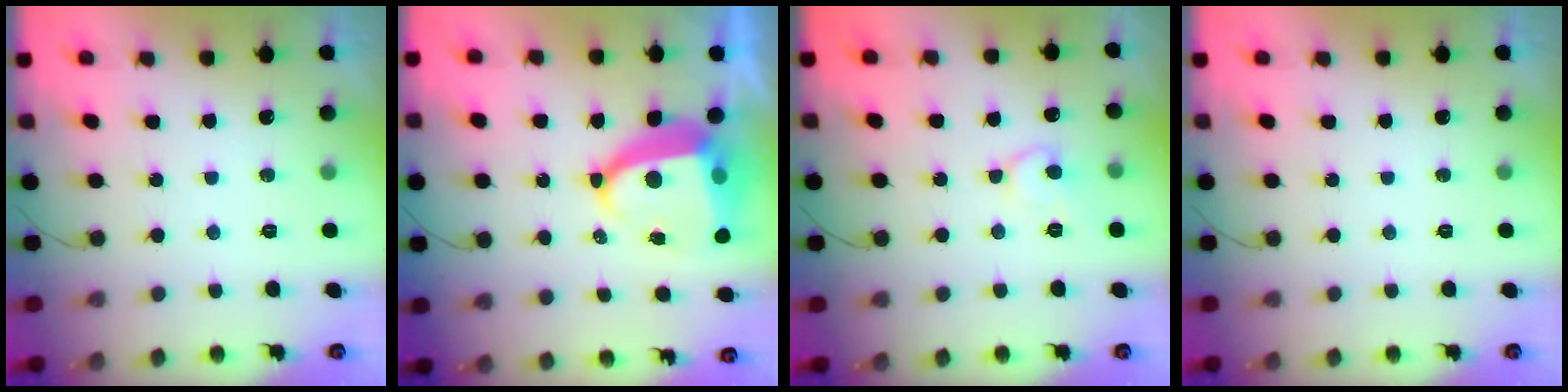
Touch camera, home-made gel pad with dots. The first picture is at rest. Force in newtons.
{"total": 10.7, "press": 10.7, "slide": 1.2}
{"total": 7.2, "press": 7.1, "slide": 0.7}
{"total": 0.0}